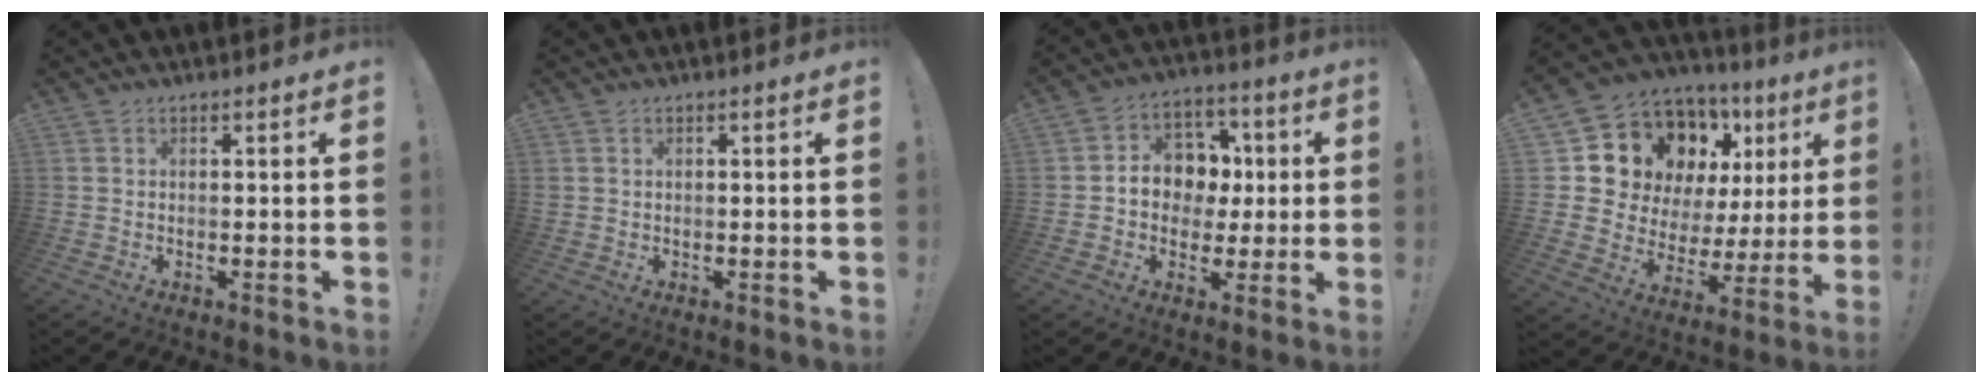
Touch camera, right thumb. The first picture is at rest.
{"total": 0.9, "force": [0.5, 0.8, 0.2], "torque": [-0.003, 0.002, 0.009]}
{"total": 11.0, "force": [0.5, 10.0, 4.7], "torque": [-0.053, 0.002, 0.020]}
{"total": 12.5, "force": [8.4, 7.8, 5.0], "torque": [-0.082, -0.078, 0.165]}